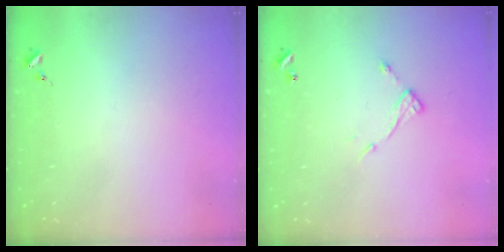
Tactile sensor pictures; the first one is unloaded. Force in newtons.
{"total": 7.9, "press": 7.9, "slide": 0.3}